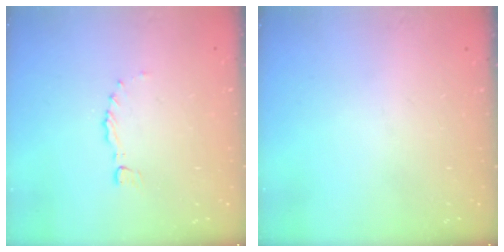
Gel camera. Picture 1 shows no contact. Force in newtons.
{"total": 0.0}